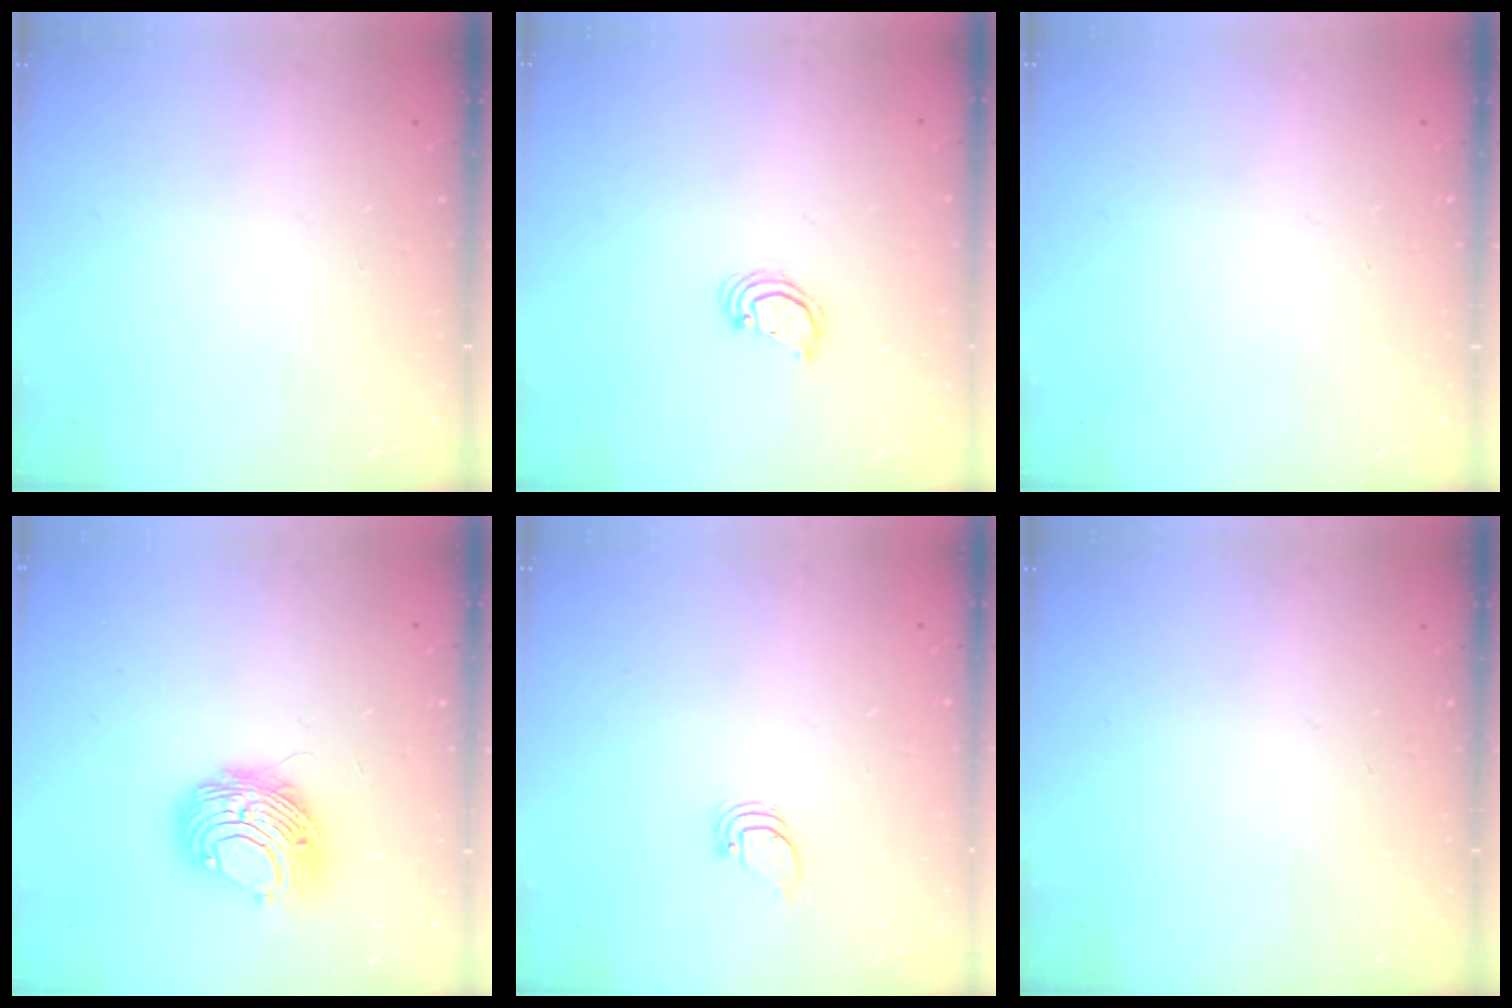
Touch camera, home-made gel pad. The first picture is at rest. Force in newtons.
{"total": 2.2, "press": 2.2, "slide": 0.2}
{"total": 0.0}
{"total": 8.9, "press": 8.9, "slide": 0.0}
{"total": 0.9, "press": 0.9, "slide": 0.0}
{"total": 0.0}